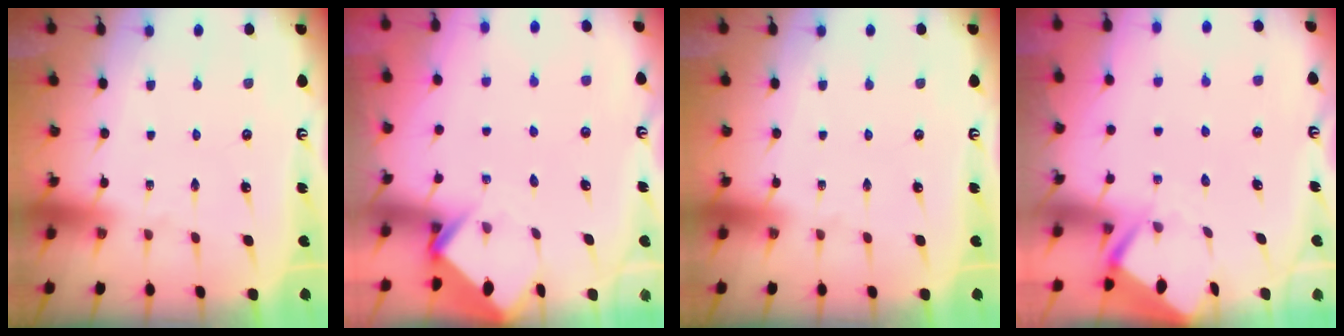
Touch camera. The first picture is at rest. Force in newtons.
{"total": 3.7, "press": 3.7, "slide": 0.3}
{"total": 0.0}
{"total": 3.4, "press": 3.4, "slide": 0.3}